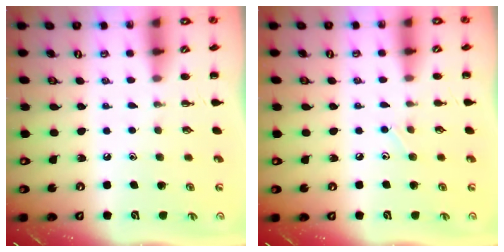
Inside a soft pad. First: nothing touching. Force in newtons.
{"total": 4.8, "press": 4.5, "slide": 1.5}